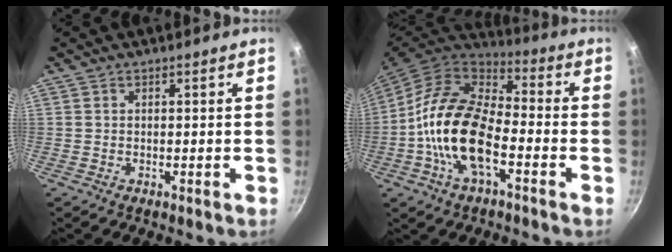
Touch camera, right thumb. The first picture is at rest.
{"total": 17.9, "force": [-4.6, 9.4, 14.5], "torque": [-0.259, 0.035, -0.101]}